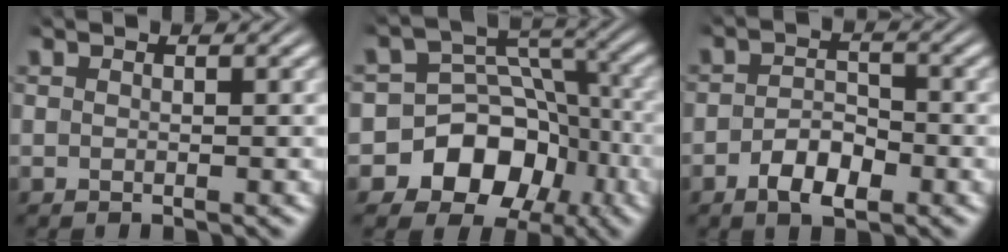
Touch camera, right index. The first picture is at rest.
{"total": 13.3, "force": [-4.6, 11.2, 5.5], "torque": [-0.122, -0.058, -0.064]}
{"total": 3.6, "force": [-2.2, 1.8, 2.1], "torque": [-0.031, -0.008, -0.039]}